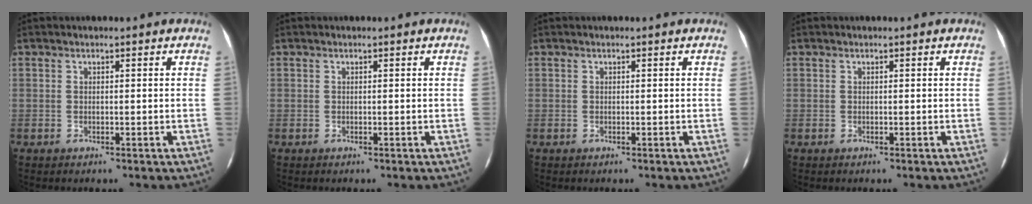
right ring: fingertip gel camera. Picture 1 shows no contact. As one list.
[{"total": 0.0}, {"total": 0.0}, {"total": 0.0}]